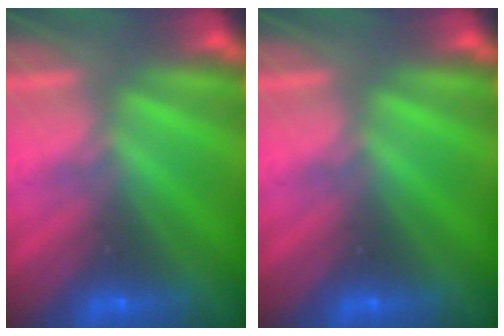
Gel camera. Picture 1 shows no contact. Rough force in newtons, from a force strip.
{"total": 0.0}